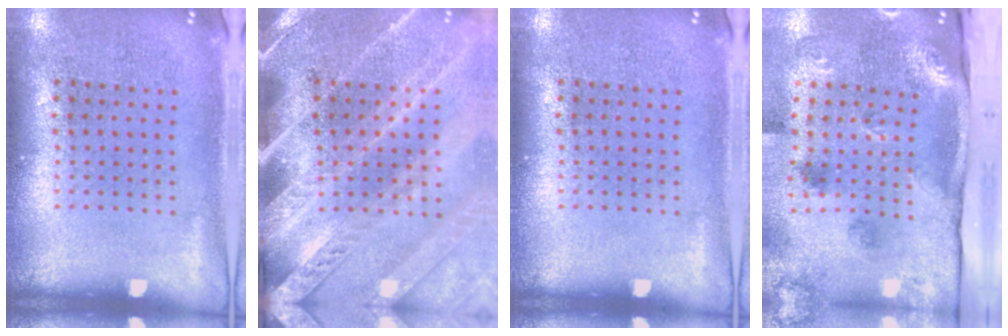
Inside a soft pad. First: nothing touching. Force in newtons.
{"total": 3.3, "press": 2.8, "slide": 1.8}
{"total": 0.0}
{"total": 3.2, "press": 2.1, "slide": 2.4}